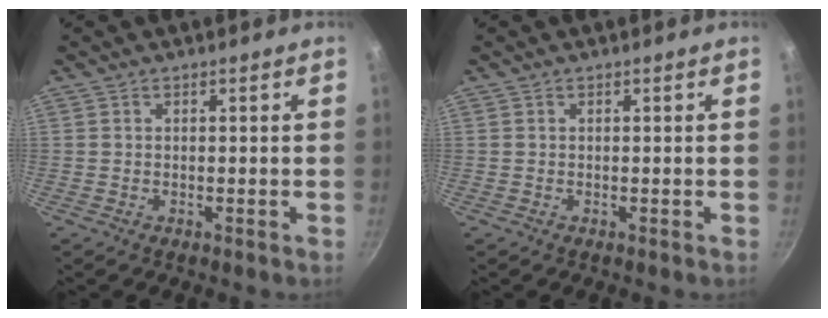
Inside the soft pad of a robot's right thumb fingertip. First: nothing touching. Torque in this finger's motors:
{"motor_torque": [0.00, 0.00, -0.47, 0.00, 0.01]}